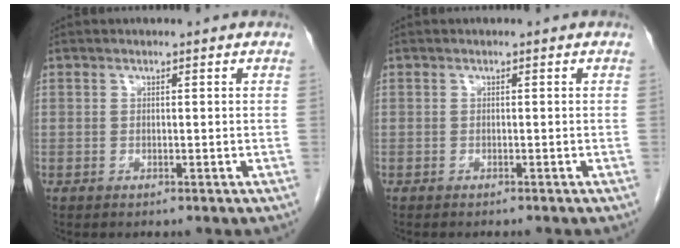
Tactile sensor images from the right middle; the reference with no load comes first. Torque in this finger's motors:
{"motor_torque": [0.07, -0.05, -0.01, 0.01]}